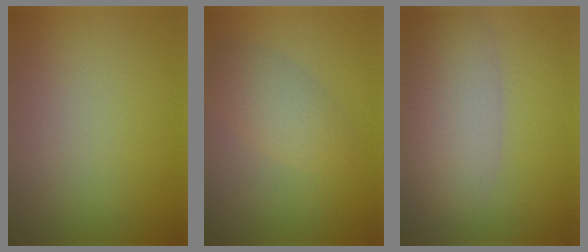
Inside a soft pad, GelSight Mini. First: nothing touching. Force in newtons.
{"total": 3.1, "press": 3.1, "slide": 0.0}
{"total": 6.0, "press": 6.0, "slide": 0.4}